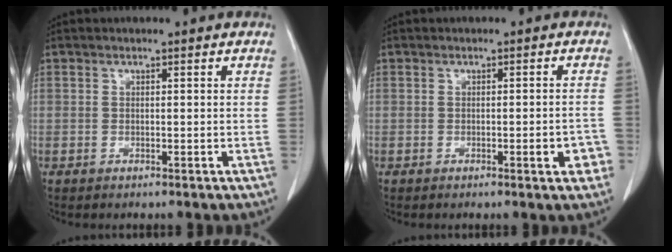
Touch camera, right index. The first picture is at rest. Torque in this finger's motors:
{"motor_torque": [0.07, -0.06, 0.00, 0.03]}